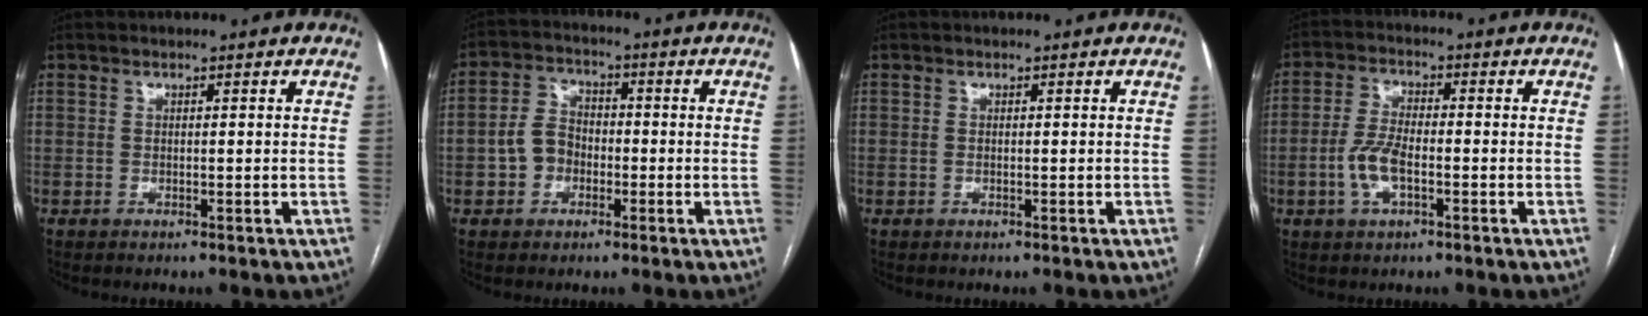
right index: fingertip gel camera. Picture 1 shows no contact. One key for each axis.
{"total": 5.6, "fx": -1.5, "fy": 4.6, "fz": 3.0, "tx": -0.067, "ty": 0.024, "tz": -0.026}
{"total": 0.0}
{"total": 5.9, "fx": -1.9, "fy": 2.2, "fz": 5.1, "tx": -0.114, "ty": 0.005, "tz": -0.036}